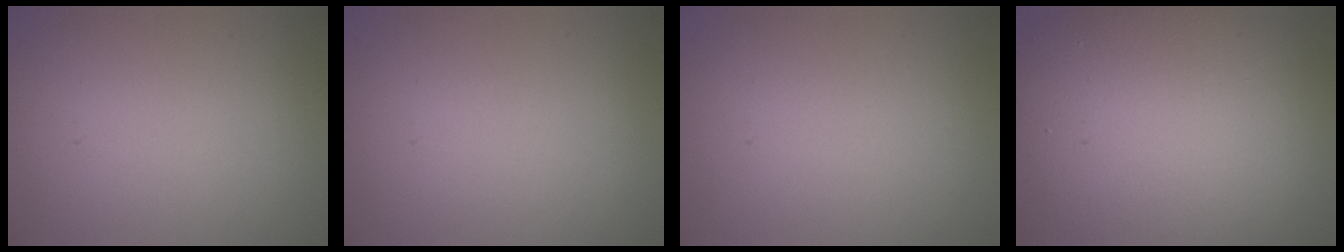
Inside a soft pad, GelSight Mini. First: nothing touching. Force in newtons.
{"total": 0.0}
{"total": 0.0}
{"total": 14.9, "press": 14.9, "slide": 1.1}